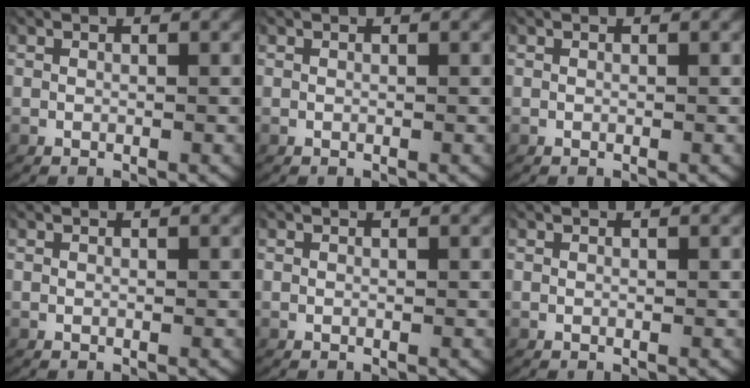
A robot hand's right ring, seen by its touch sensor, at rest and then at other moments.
{"total": 0.0}
{"total": 0.0}
{"total": 0.0}
{"total": 0.0}
{"total": 0.0}